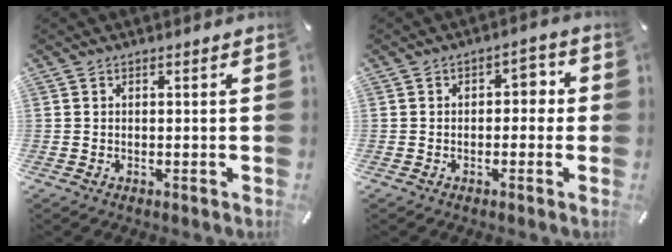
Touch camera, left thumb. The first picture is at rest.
{"total": 3.5, "force": [-0.7, 2.4, 2.4], "torque": [-0.025, 0.007, -0.024]}